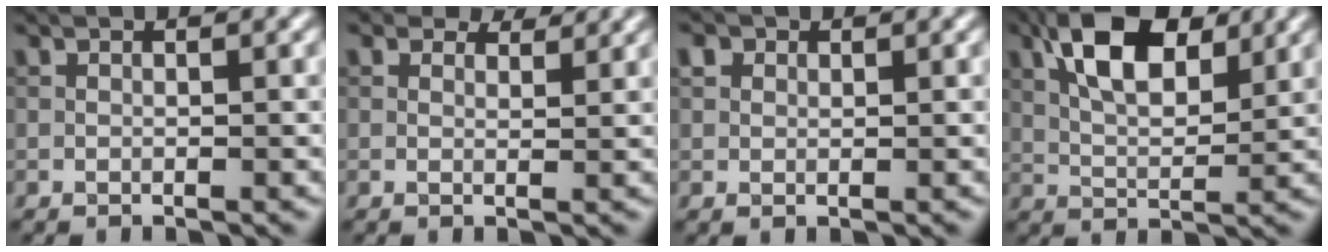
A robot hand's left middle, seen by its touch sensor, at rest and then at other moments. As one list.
[{"total": 2.9, "force": [2.5, 1.0, 0.9], "torque": [-0.016, -0.003, 0.030]}, {"total": 1.3, "force": [0.6, 1.0, 0.4], "torque": [-0.004, 0.003, 0.010]}, {"total": 8.2, "force": [3.6, 3.9, 6.3], "torque": [-0.110, 0.013, 0.062]}]